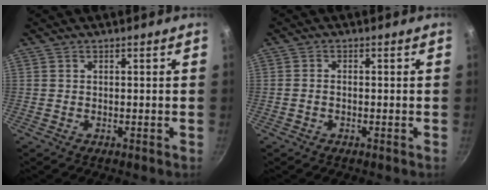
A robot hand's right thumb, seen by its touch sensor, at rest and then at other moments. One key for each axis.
{"total": 1.2, "fx": -0.5, "fy": 0.8, "fz": 0.8, "tx": -0.016, "ty": 0.010, "tz": -0.010}